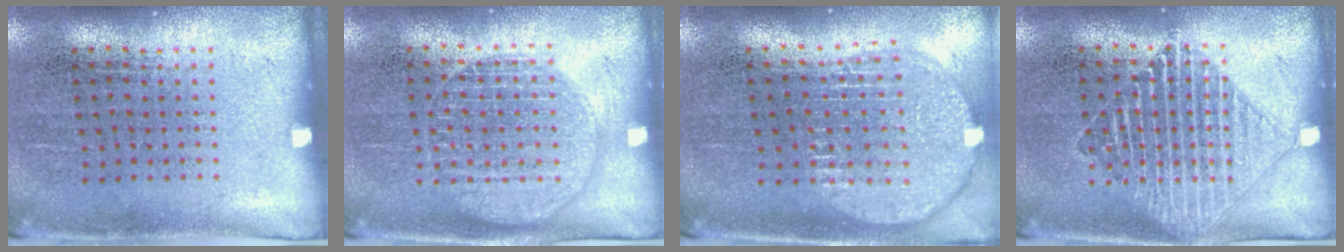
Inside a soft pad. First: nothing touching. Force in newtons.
{"total": 1.3, "press": 1.3, "slide": 0.2}
{"total": 2.0, "press": 1.7, "slide": 1.1}
{"total": 1.5, "press": 1.5, "slide": 0.2}